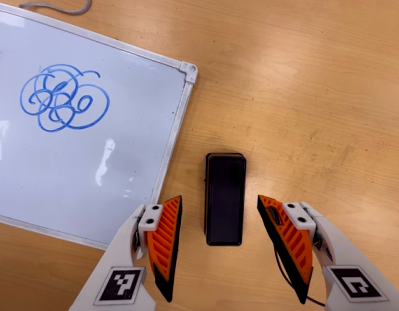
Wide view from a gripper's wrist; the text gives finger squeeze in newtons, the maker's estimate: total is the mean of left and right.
{"total": 0.0}